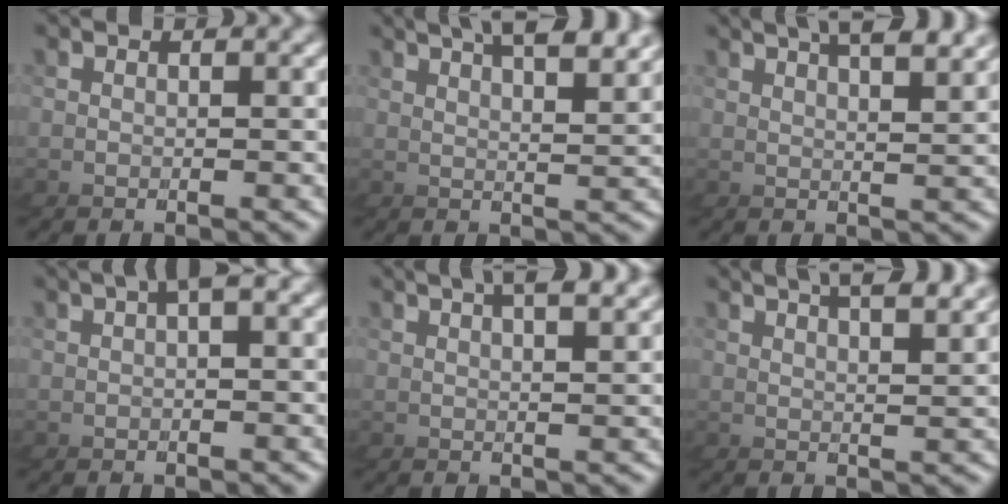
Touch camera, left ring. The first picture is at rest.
{"total": 5.0, "force": [3.9, -3.1, -0.4], "torque": [-0.016, 0.030, 0.052]}
{"total": 4.3, "force": [3.3, -2.8, -0.4], "torque": [-0.013, 0.026, 0.044]}
{"total": 1.4, "force": [-0.1, -0.8, 1.2], "torque": [-0.038, 0.010, -0.002]}
{"total": 2.9, "force": [1.9, -2.2, -0.1], "torque": [-0.011, 0.020, 0.023]}
{"total": 4.2, "force": [3.1, -2.7, -0.4], "torque": [-0.010, 0.024, 0.042]}